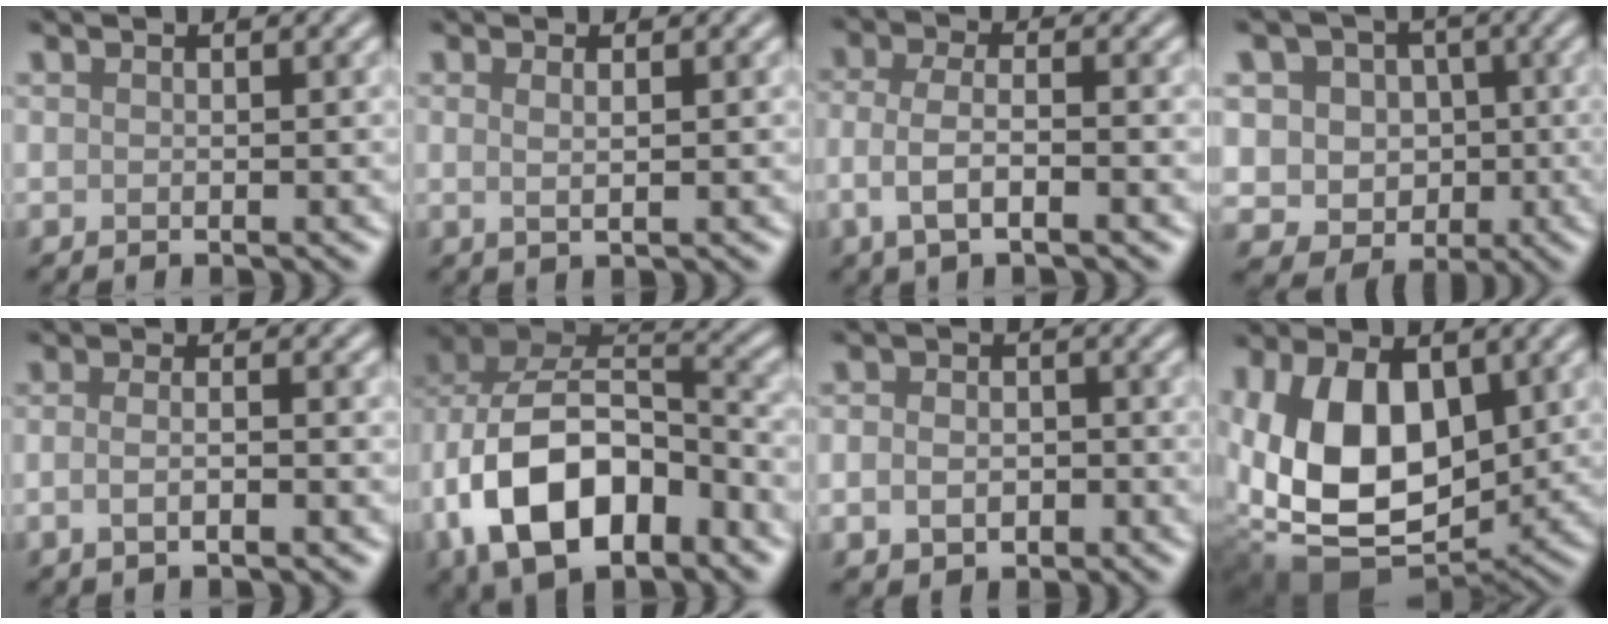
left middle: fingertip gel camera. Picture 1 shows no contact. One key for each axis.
{"total": 1.3, "fx": 0.4, "fy": 0.4, "fz": 1.2, "tx": -0.017, "ty": -0.001, "tz": 0.002}
{"total": 3.7, "fx": -1.3, "fy": 1.3, "fz": 3.2, "tx": -0.068, "ty": 0.000, "tz": -0.031}
{"total": 6.5, "fx": -0.2, "fy": 5.9, "fz": 2.8, "tx": -0.026, "ty": 0.012, "tz": -0.031}
{"total": 2.6, "fx": -0.7, "fy": 1.1, "fz": 2.3, "tx": -0.030, "ty": -0.002, "tz": -0.019}
{"total": 13.1, "fx": -3.9, "fy": 8.1, "fz": 9.4, "tx": -0.178, "ty": -0.006, "tz": -0.073}
{"total": 3.1, "fx": -0.8, "fy": 2.4, "fz": 1.8, "tx": -0.018, "ty": -0.004, "tz": -0.020}
{"total": 12.1, "fx": 1.0, "fy": 7.4, "fz": 9.6, "tx": -0.184, "ty": -0.013, "tz": 0.019}